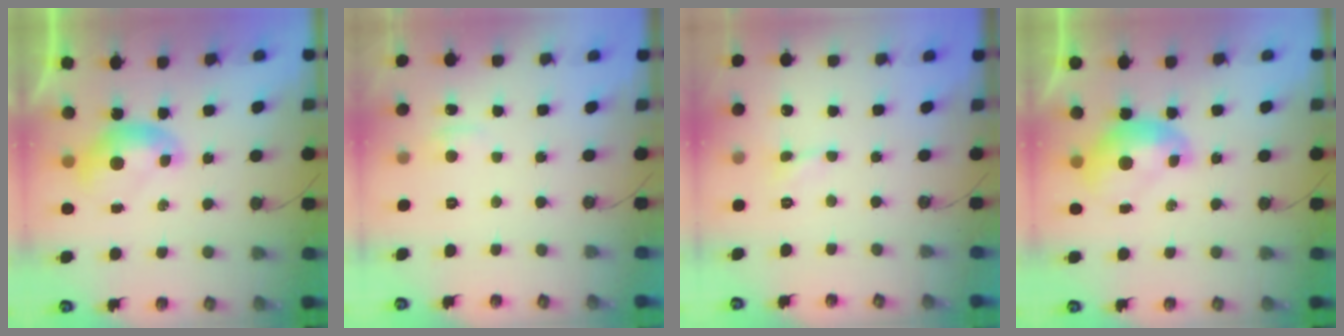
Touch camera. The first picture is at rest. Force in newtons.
{"total": 1.2, "press": 1.0, "slide": 0.7}
{"total": 1.3, "press": 1.2, "slide": 0.3}
{"total": 1.6, "press": 1.6, "slide": 0.3}